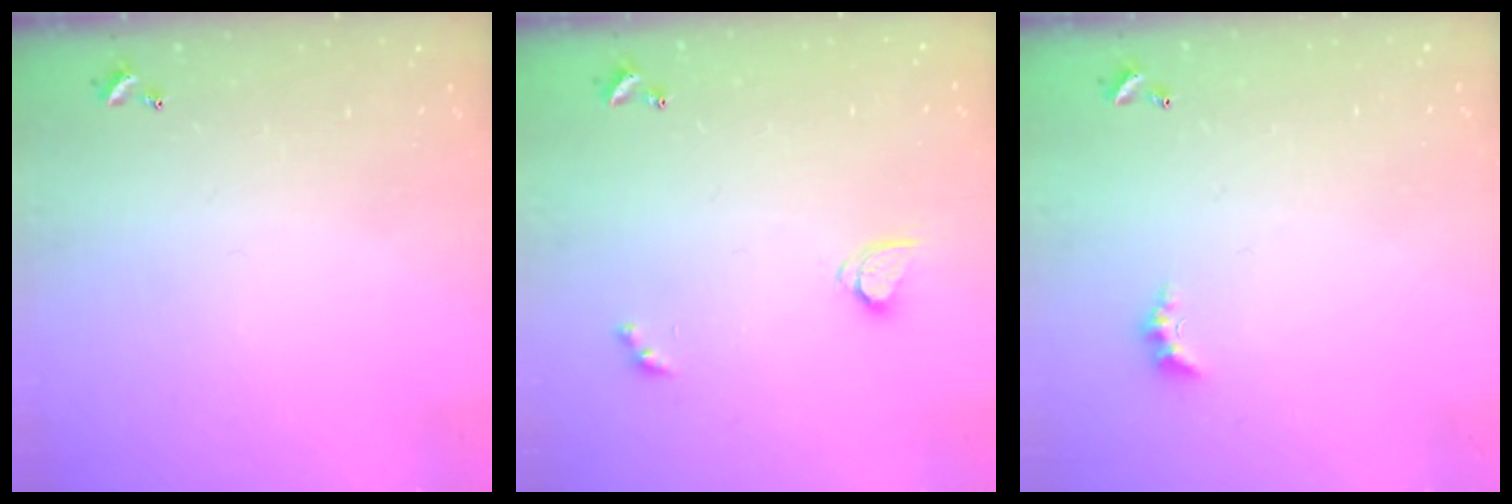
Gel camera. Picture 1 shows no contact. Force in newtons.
{"total": 2.9, "press": 2.9, "slide": 0.3}
{"total": 1.5, "press": 1.4, "slide": 0.5}